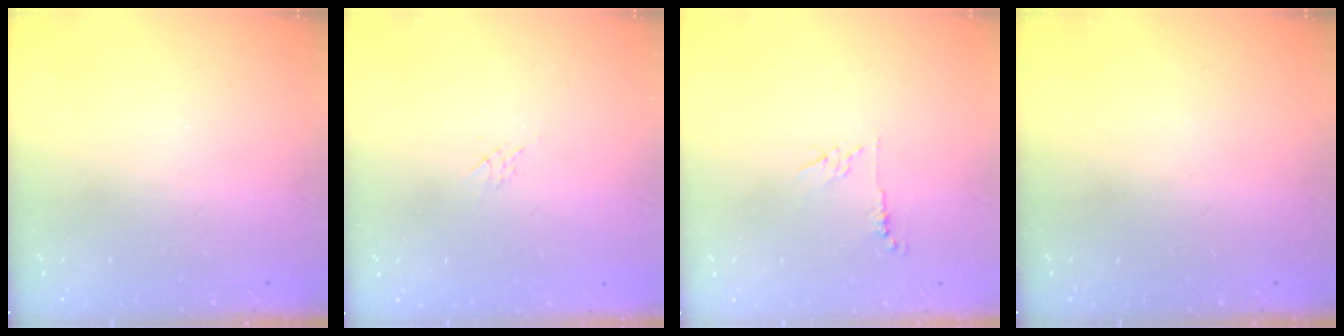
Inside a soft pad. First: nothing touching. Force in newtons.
{"total": 2.2, "press": 2.2, "slide": 0.4}
{"total": 5.5, "press": 5.5, "slide": 0.7}
{"total": 0.0}